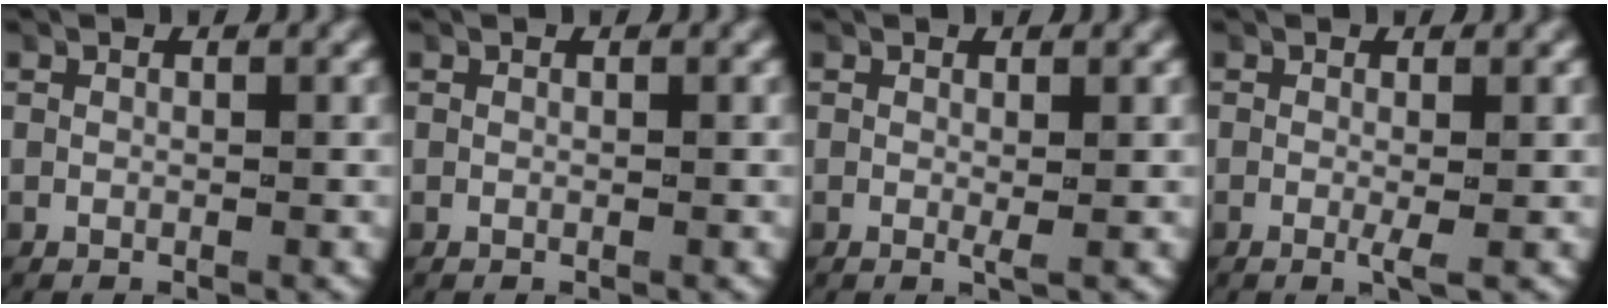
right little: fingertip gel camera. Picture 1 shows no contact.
{"total": 0.0}
{"total": 0.6, "force": [0.2, 0.0, 0.6], "torque": [-0.014, -0.008, 0.005]}
{"total": 1.1, "force": [-0.3, 0.1, 1.1], "torque": [-0.028, -0.008, -0.004]}